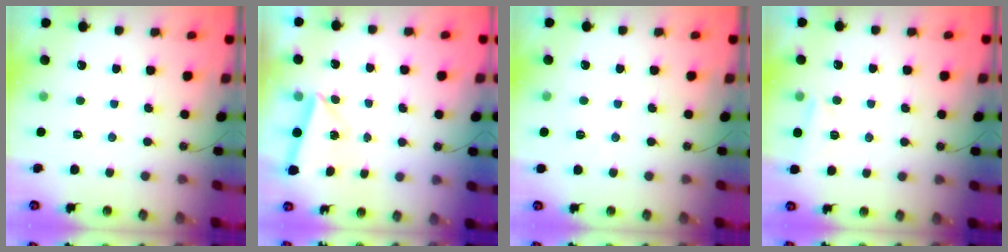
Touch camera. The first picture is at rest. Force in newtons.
{"total": 2.9, "press": 2.7, "slide": 1.2}
{"total": 2.7, "press": 2.5, "slide": 1.1}
{"total": 3.1, "press": 2.9, "slide": 1.1}